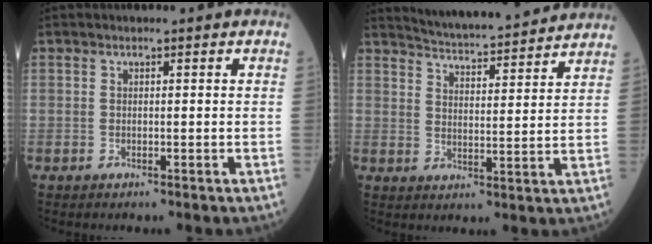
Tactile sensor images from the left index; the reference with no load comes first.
{"total": 14.9, "force": [14.0, 0.5, 4.9], "torque": [-0.086, 0.009, 0.196]}